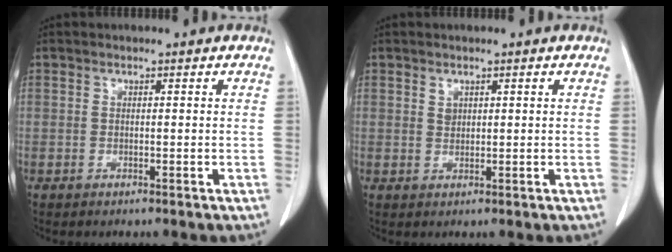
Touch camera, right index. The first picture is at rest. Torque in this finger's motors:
{"motor_torque": [-0.06, 0.09, 0.00, 0.00]}